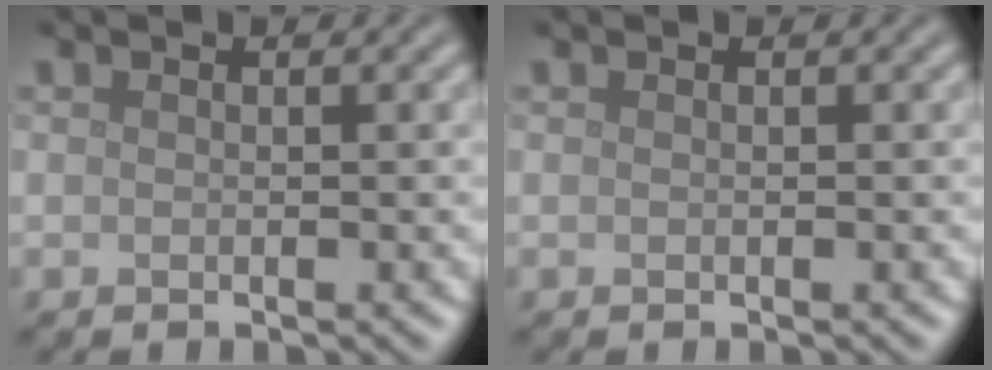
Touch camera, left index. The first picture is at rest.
{"total": 0.0}